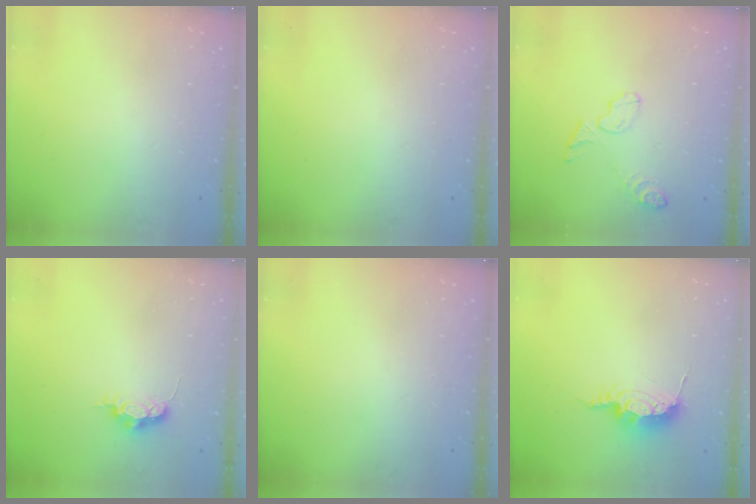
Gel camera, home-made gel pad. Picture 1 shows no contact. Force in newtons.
{"total": 0.0}
{"total": 6.9, "press": 6.9, "slide": 0.5}
{"total": 5.8, "press": 5.7, "slide": 0.5}
{"total": 0.0}
{"total": 8.5, "press": 8.4, "slide": 0.7}